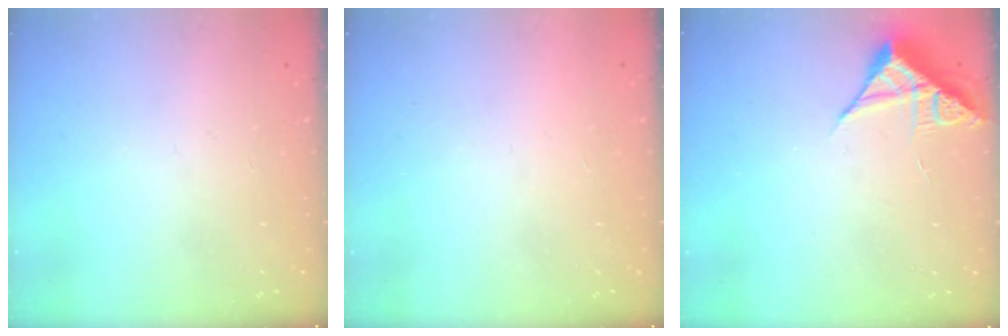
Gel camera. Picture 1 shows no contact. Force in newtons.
{"total": 1.5, "press": 1.5, "slide": 0.1}
{"total": 7.1, "press": 7.1, "slide": 0.3}